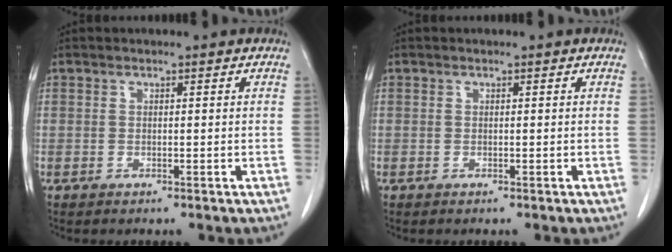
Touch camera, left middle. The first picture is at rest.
{"total": 0.0}